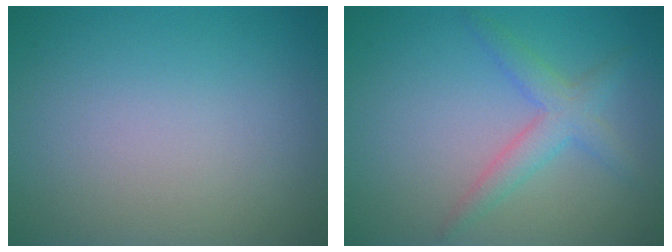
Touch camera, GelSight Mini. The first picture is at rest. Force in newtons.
{"total": 2.9, "press": 2.9, "slide": 0.1}